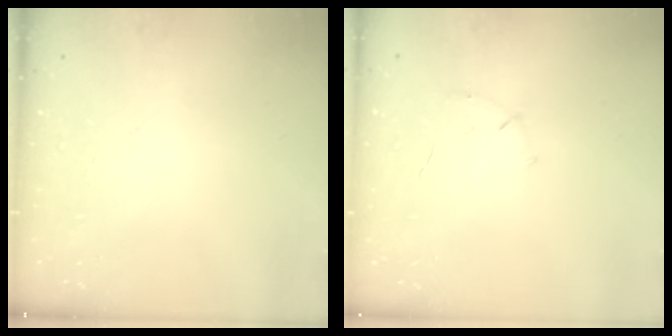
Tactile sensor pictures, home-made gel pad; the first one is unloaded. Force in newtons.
{"total": 4.3, "press": 4.2, "slide": 1.1}